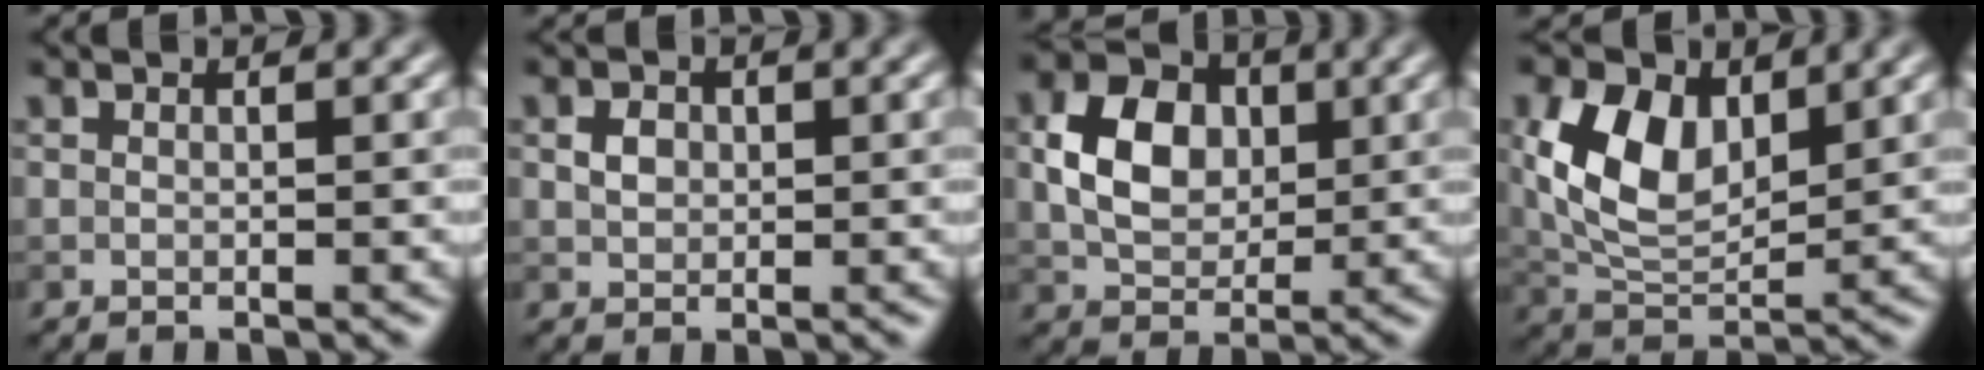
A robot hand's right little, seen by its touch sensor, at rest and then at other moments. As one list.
[{"total": 1.5, "force": [0.1, 1.3, 0.8], "torque": [-0.017, 0.002, 0.001]}, {"total": 6.0, "force": [0.7, 4.5, 4.0], "torque": [-0.077, 0.005, 0.014]}, {"total": 7.5, "force": [2.2, 4.6, 5.5], "torque": [-0.116, -0.002, 0.044]}]